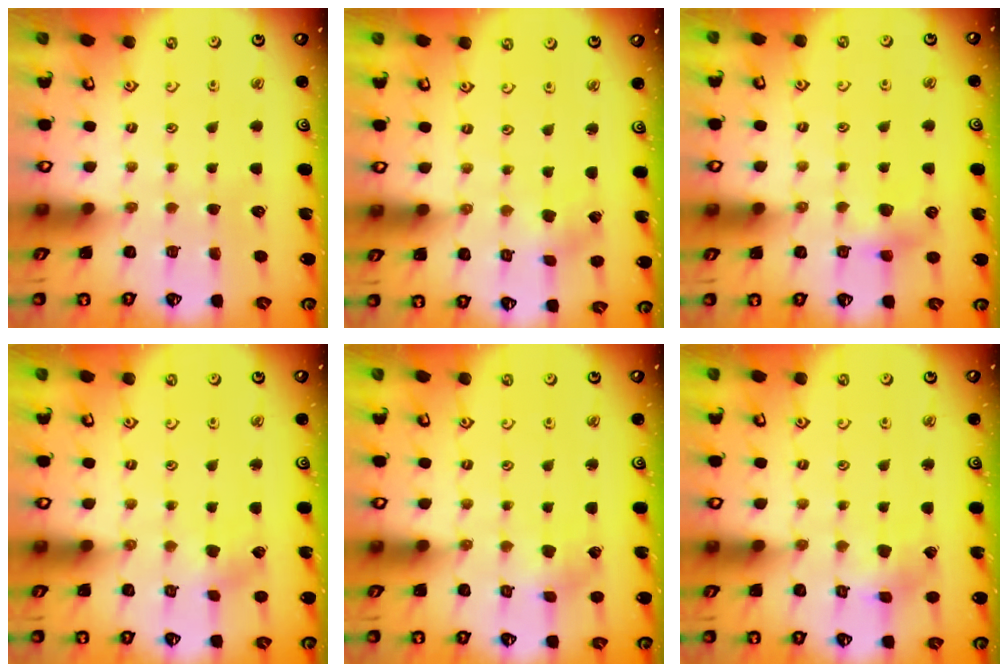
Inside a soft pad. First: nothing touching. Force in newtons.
{"total": 0.7, "press": 0.6, "slide": 0.2}
{"total": 4.7, "press": 4.7, "slide": 0.7}
{"total": 2.0, "press": 1.9, "slide": 0.6}
{"total": 1.4, "press": 1.3, "slide": 0.3}
{"total": 2.3, "press": 2.3, "slide": 0.3}